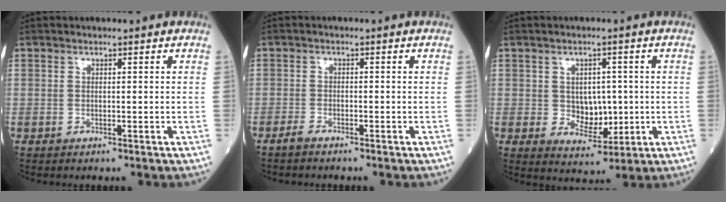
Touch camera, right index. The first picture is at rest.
{"total": 2.3, "force": [-1.9, 0.8, 1.1], "torque": [-0.036, -0.003, -0.035]}
{"total": 7.4, "force": [0.0, 5.1, 5.4], "torque": [-0.091, 0.004, 0.016]}